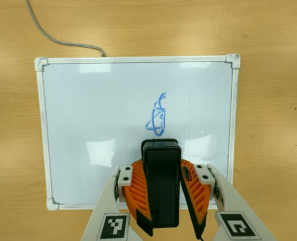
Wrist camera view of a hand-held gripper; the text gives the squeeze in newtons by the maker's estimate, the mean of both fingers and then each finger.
{"total": 12.2, "left": 11.2, "right": 13.1}